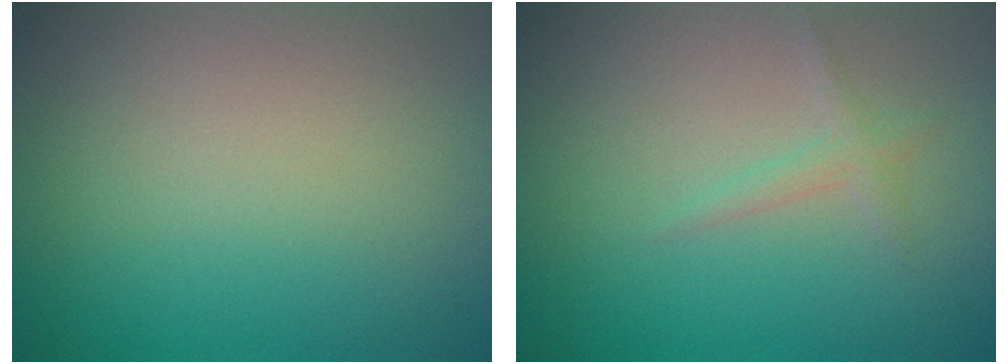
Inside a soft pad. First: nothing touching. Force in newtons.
{"total": 1.1, "press": 1.1, "slide": 0.1}